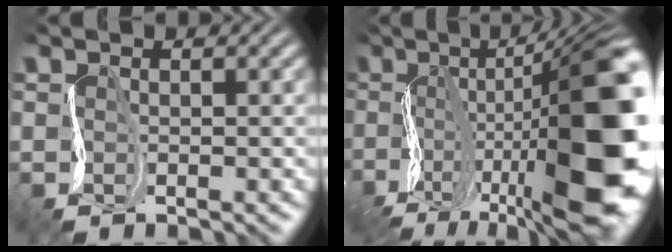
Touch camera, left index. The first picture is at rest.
{"total": 18.6, "force": [-2.0, 7.4, 17.0], "torque": [-0.252, 0.033, -0.037]}